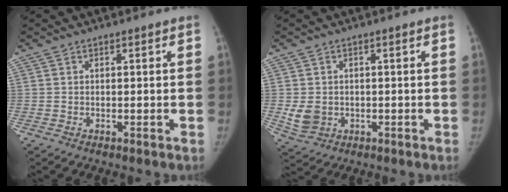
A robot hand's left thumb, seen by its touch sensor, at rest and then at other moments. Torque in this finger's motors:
{"motor_torque": [0.30, 0.33, 0.26, -0.38, 0.07]}